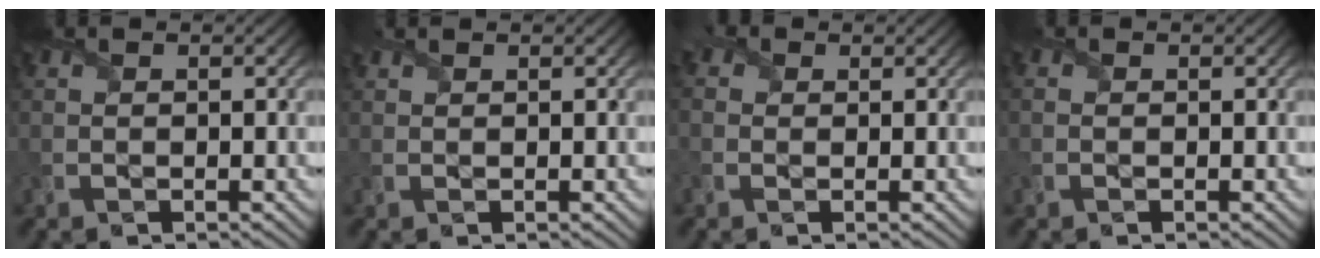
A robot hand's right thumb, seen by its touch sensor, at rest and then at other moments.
{"total": 0.9, "force": [0.9, 0.1, 0.0], "torque": [-0.005, 0.004, 0.017]}
{"total": 1.9, "force": [0.5, 1.6, 0.9], "torque": [-0.030, 0.004, 0.002]}
{"total": 0.8, "force": [-0.1, 0.6, 0.5], "torque": [-0.012, -0.001, -0.002]}